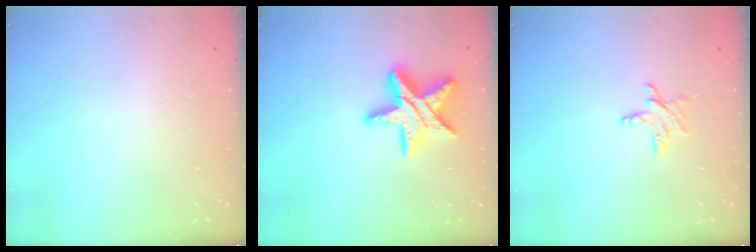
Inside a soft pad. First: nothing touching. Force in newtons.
{"total": 16.4, "press": 16.4, "slide": 1.3}
{"total": 4.8, "press": 4.7, "slide": 0.4}